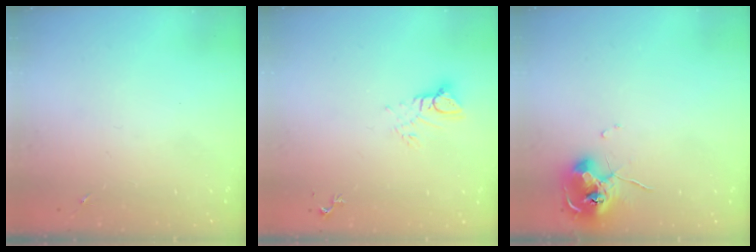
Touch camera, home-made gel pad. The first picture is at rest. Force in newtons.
{"total": 5.7, "press": 5.7, "slide": 0.3}
{"total": 10.1, "press": 10.0, "slide": 0.9}